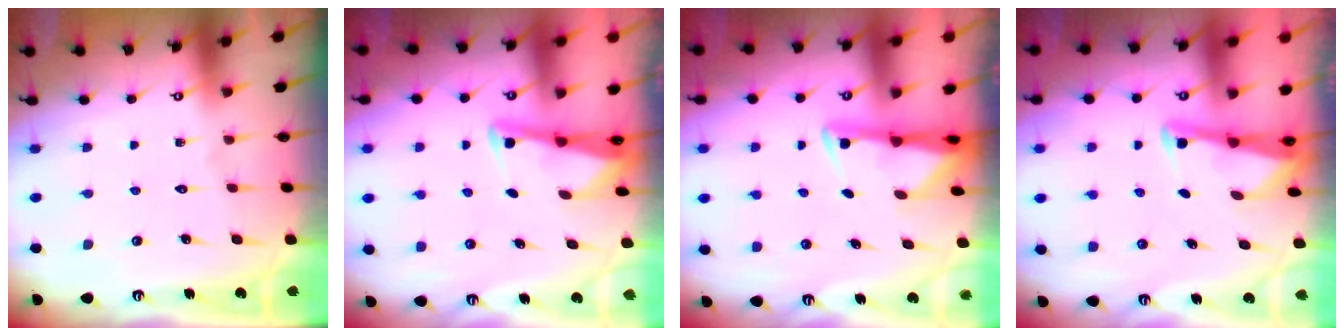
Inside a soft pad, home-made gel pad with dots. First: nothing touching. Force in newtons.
{"total": 2.7, "press": 2.7, "slide": 0.2}
{"total": 3.0, "press": 2.9, "slide": 0.6}
{"total": 2.8, "press": 2.8, "slide": 0.2}